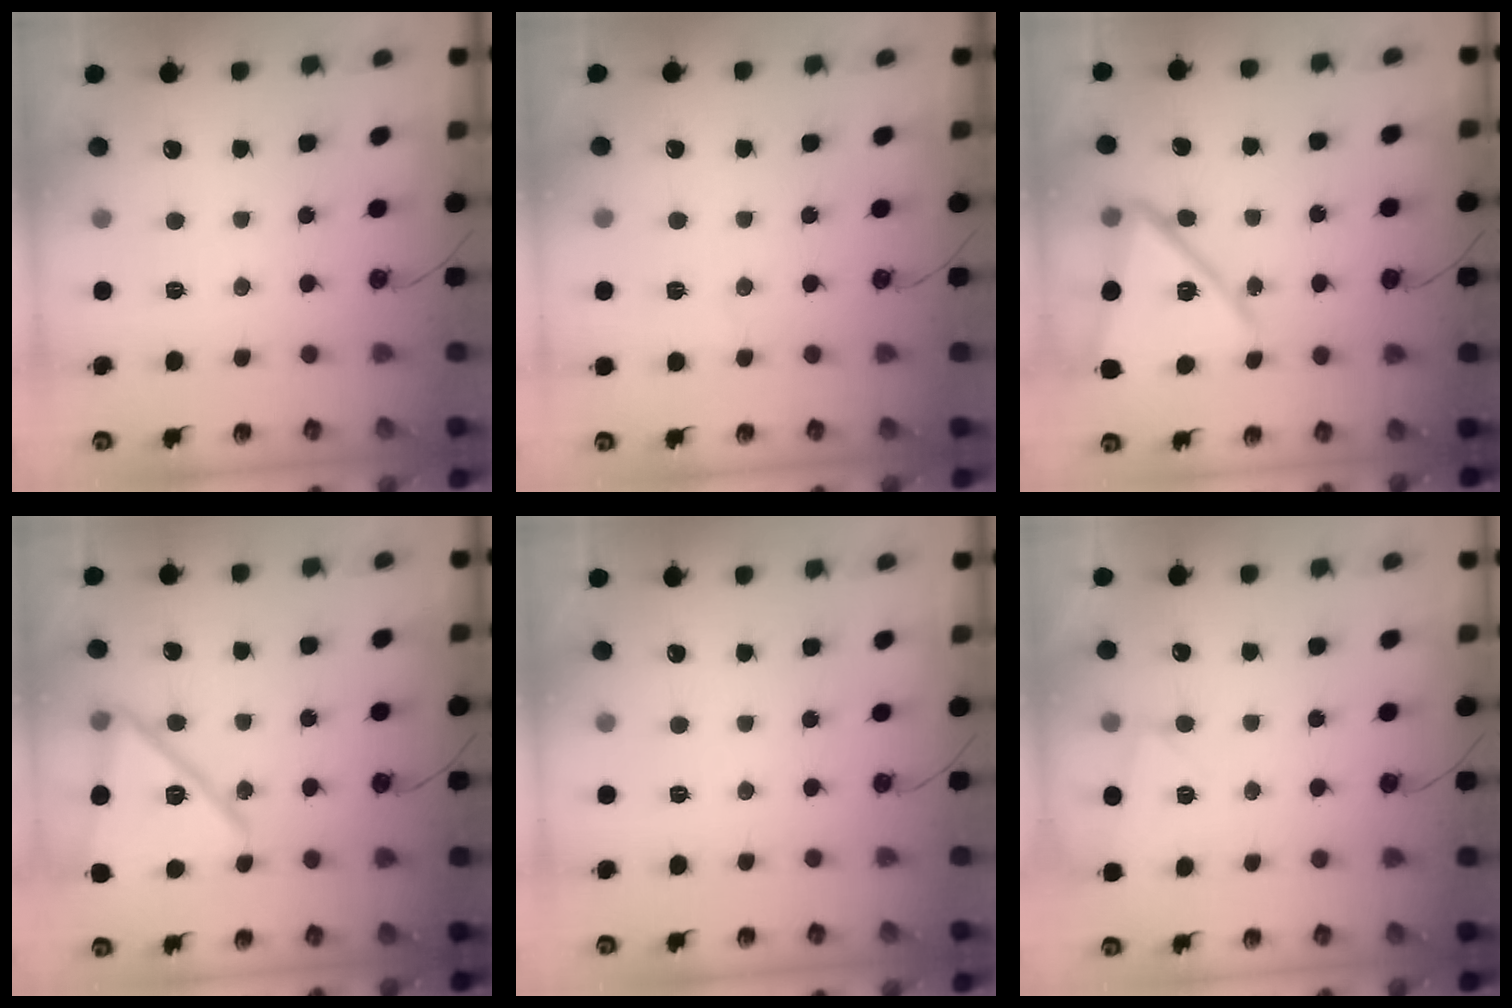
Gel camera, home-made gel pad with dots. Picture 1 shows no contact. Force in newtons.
{"total": 4.8, "press": 4.7, "slide": 0.9}
{"total": 14.9, "press": 14.8, "slide": 1.2}
{"total": 17.8, "press": 16.4, "slide": 7.0}
{"total": 0.0}
{"total": 3.3, "press": 3.2, "slide": 1.0}